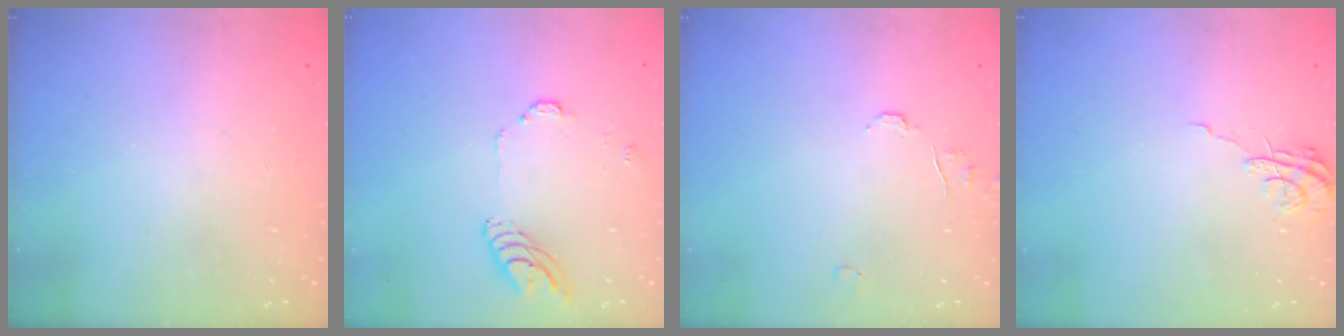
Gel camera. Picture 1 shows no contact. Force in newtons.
{"total": 8.5, "press": 8.5, "slide": 0.8}
{"total": 5.5, "press": 5.5, "slide": 0.4}
{"total": 7.0, "press": 7.0, "slide": 0.4}